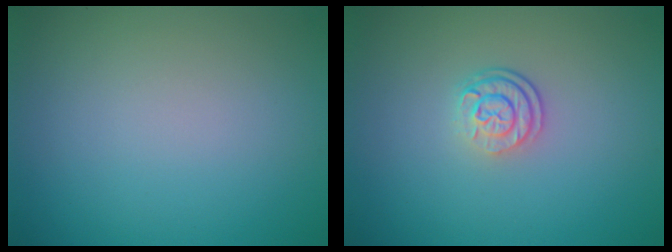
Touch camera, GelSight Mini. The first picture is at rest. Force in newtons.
{"total": 2.5, "press": 1.9, "slide": 1.6}